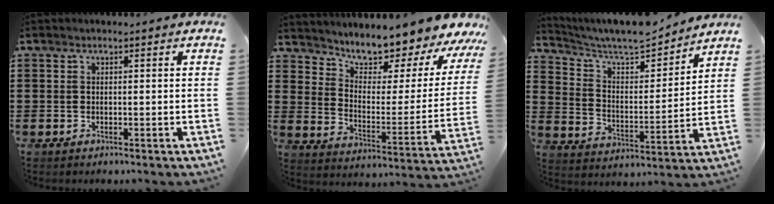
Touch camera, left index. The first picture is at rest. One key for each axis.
{"total": 7.6, "fx": 7.3, "fy": 1.0, "fz": 1.7, "tx": -0.046, "ty": -0.071, "tz": 0.120}
{"total": 7.8, "fx": 7.3, "fy": 1.3, "fz": 2.5, "tx": -0.082, "ty": -0.050, "tz": 0.124}